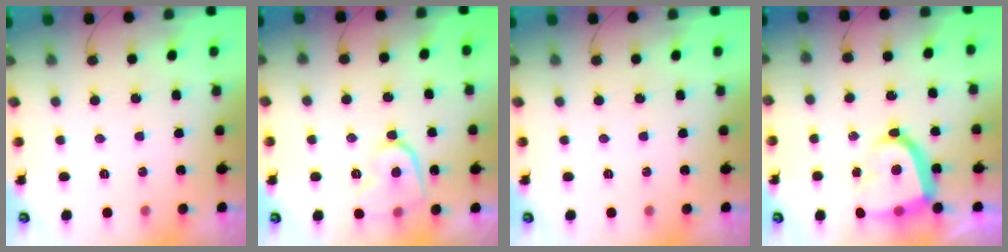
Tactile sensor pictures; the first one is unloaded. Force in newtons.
{"total": 10.8, "press": 10.7, "slide": 1.4}
{"total": 0.0}
{"total": 13.2, "press": 13.2, "slide": 1.3}